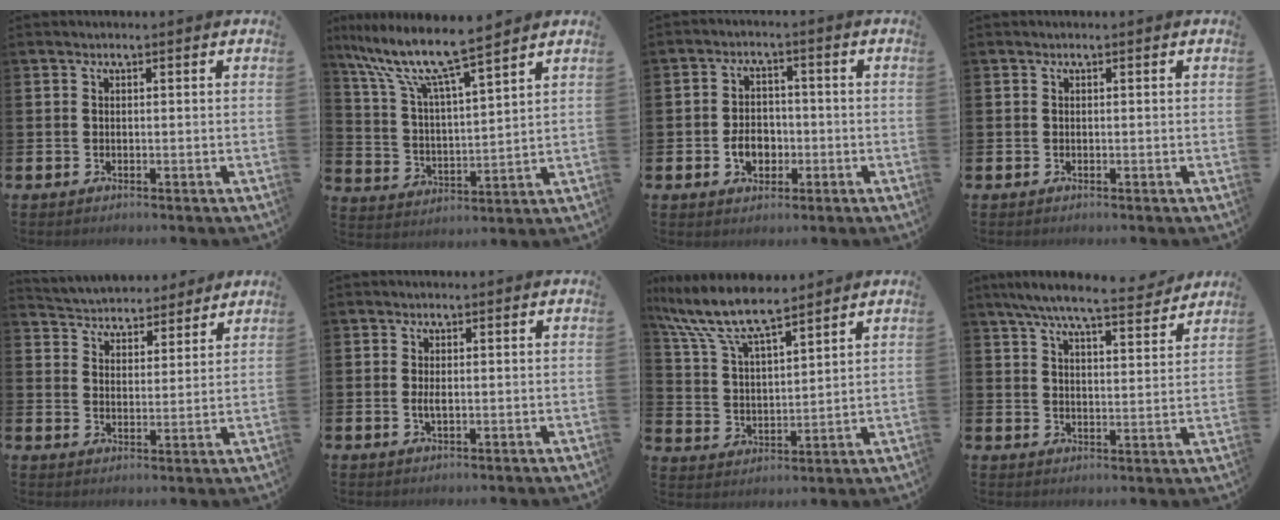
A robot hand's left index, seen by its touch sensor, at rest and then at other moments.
{"total": 9.7, "force": [8.4, 1.0, 4.6], "torque": [-0.127, -0.048, 0.144]}
{"total": 4.2, "force": [-1.2, 3.2, 2.5], "torque": [-0.026, -0.004, -0.030]}
{"total": 0.0}
{"total": 4.6, "force": [4.4, 1.2, -0.5], "torque": [-0.010, -0.037, 0.075]}
{"total": 1.5, "force": [0.0, 0.6, 1.4], "torque": [-0.020, -0.001, -0.003]}
{"total": 9.3, "force": [8.3, 2.0, 3.8], "torque": [-0.115, -0.036, 0.150]}
{"total": 7.8, "force": [7.1, 1.0, 3.1], "torque": [-0.071, -0.038, 0.122]}